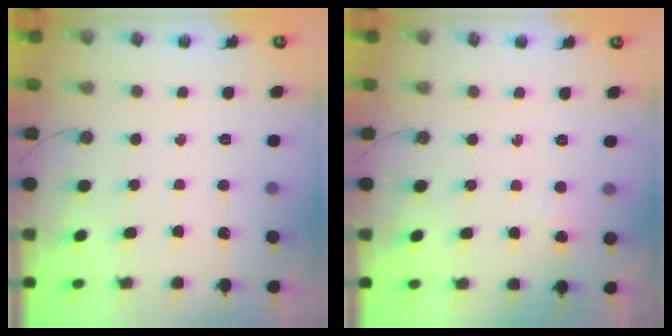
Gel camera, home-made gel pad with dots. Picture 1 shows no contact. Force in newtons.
{"total": 2.3, "press": 2.0, "slide": 1.0}